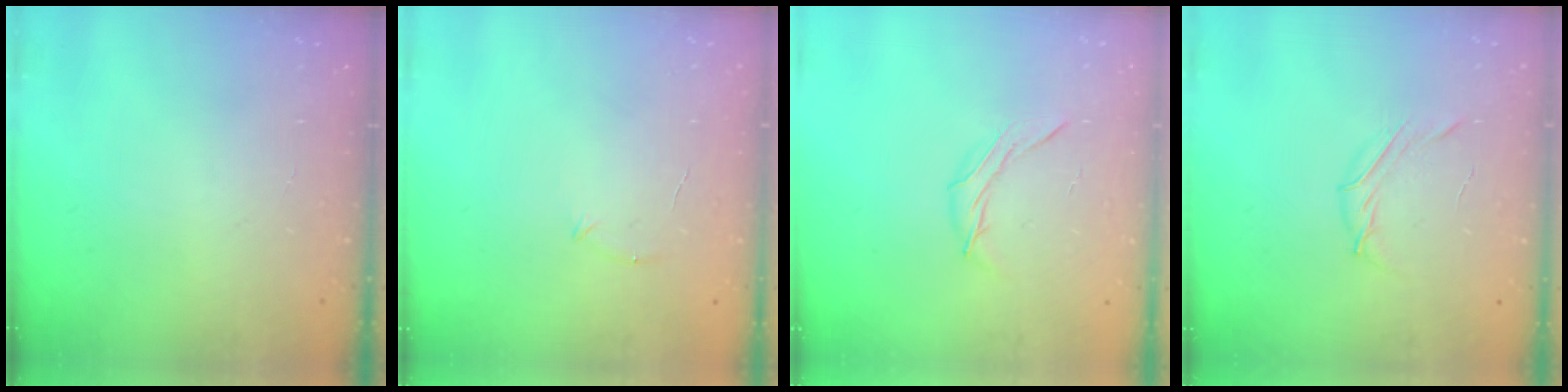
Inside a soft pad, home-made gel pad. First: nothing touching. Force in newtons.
{"total": 4.7, "press": 4.5, "slide": 1.3}
{"total": 6.3, "press": 6.2, "slide": 1.0}
{"total": 4.0, "press": 3.8, "slide": 1.0}